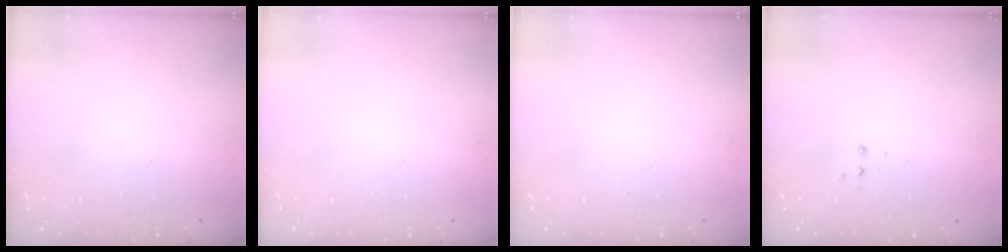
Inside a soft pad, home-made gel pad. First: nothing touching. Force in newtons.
{"total": 0.0}
{"total": 0.0}
{"total": 3.3, "press": 3.2, "slide": 0.4}